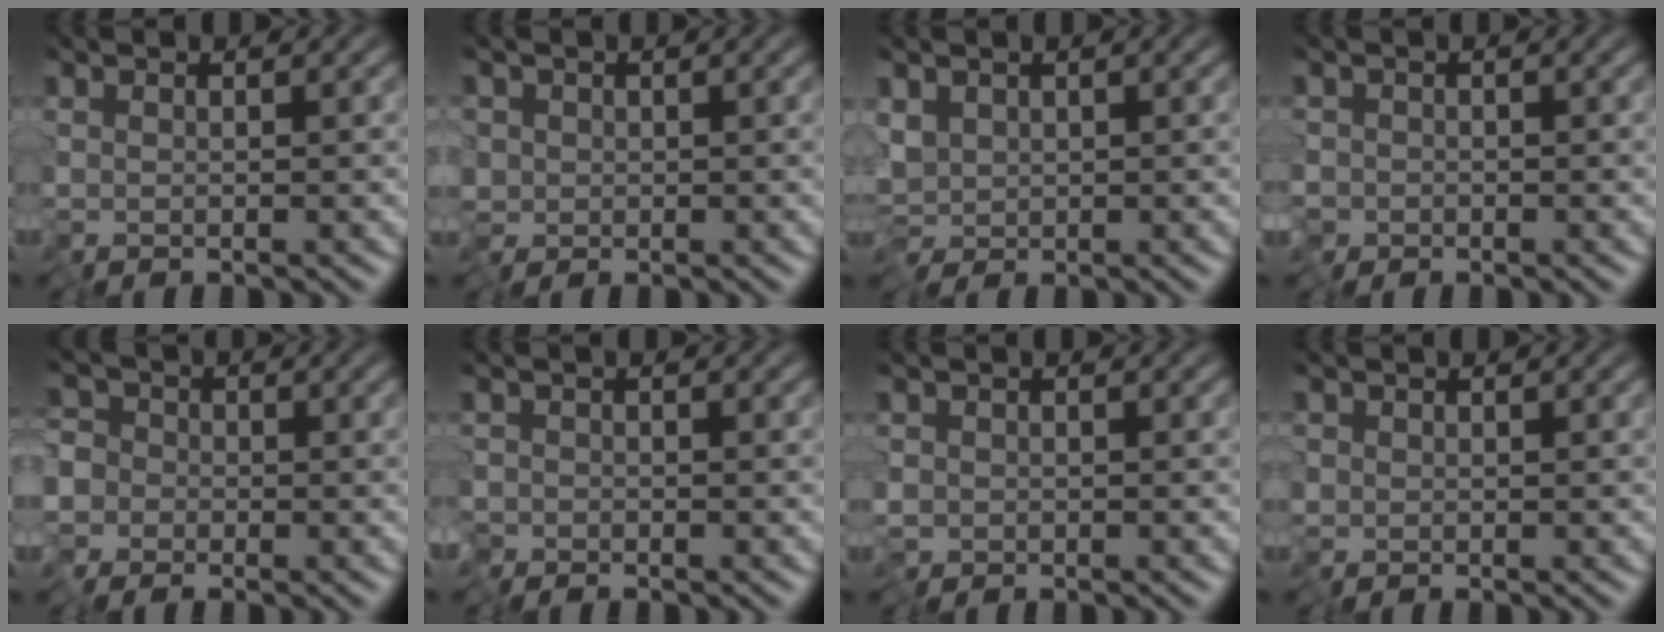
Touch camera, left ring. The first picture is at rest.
{"total": 1.5, "force": [-0.2, 1.4, 0.1], "torque": [-0.002, -0.005, -0.009]}
{"total": 1.9, "force": [0.0, 1.6, 1.1], "torque": [-0.026, 0.000, -0.006]}
{"total": 1.1, "force": [-0.6, 0.9, 0.0], "torque": [-0.003, -0.005, -0.014]}
{"total": 5.4, "force": [-1.0, 5.2, 1.3], "torque": [-0.028, 0.025, -0.048]}
{"total": 0.9, "force": [-0.6, 0.6, -0.1], "torque": [0.004, -0.003, -0.015]}
{"total": 0.8, "force": [-0.3, 0.7, 0.2], "torque": [-0.005, -0.002, -0.007]}
{"total": 0.5, "force": [0.0, 0.5, -0.2], "torque": [0.003, -0.002, 0.000]}